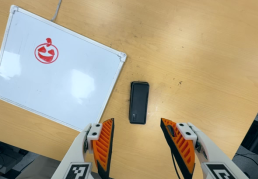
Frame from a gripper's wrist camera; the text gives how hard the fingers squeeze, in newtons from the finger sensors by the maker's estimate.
{"total": 0.0}